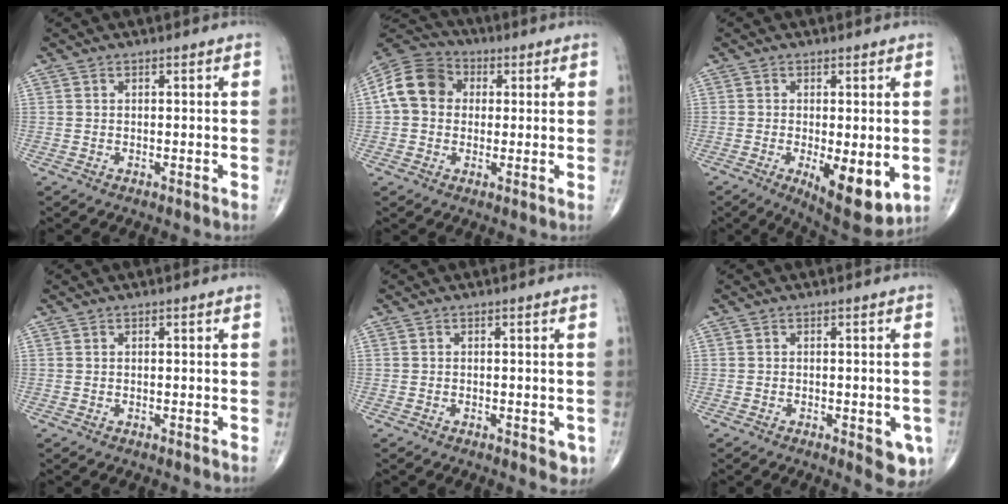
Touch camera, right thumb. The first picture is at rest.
{"total": 9.8, "force": [1.3, 8.1, 5.3], "torque": [-0.084, 0.021, 0.009]}
{"total": 10.6, "force": [-2.5, 3.9, 9.5], "torque": [-0.134, -0.024, -0.028]}
{"total": 0.0}
{"total": 2.6, "force": [-0.9, 1.3, 2.0], "torque": [-0.013, -0.001, -0.010]}
{"total": 5.3, "force": [-1.9, 2.1, 4.5], "torque": [-0.037, -0.004, -0.020]}